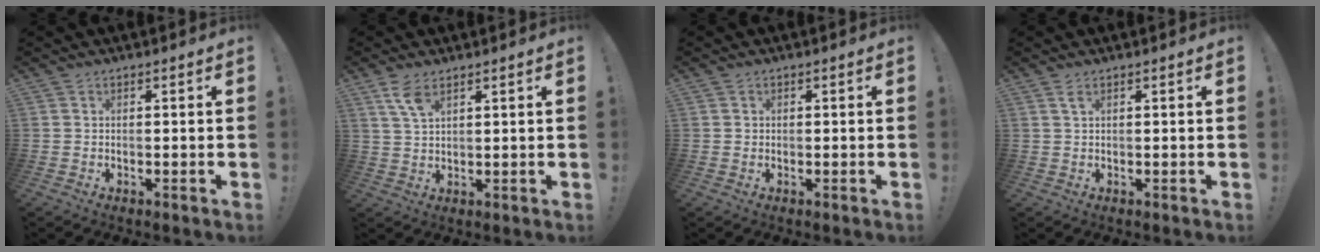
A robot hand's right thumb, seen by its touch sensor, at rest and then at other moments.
{"total": 6.2, "force": [3.9, 2.4, 4.2], "torque": [-0.082, -0.013, 0.072]}
{"total": 1.0, "force": [0.0, 1.0, 0.0], "torque": [0.000, 0.003, -0.001]}
{"total": 1.9, "force": [0.9, 0.6, 1.5], "torque": [-0.026, -0.001, 0.015]}